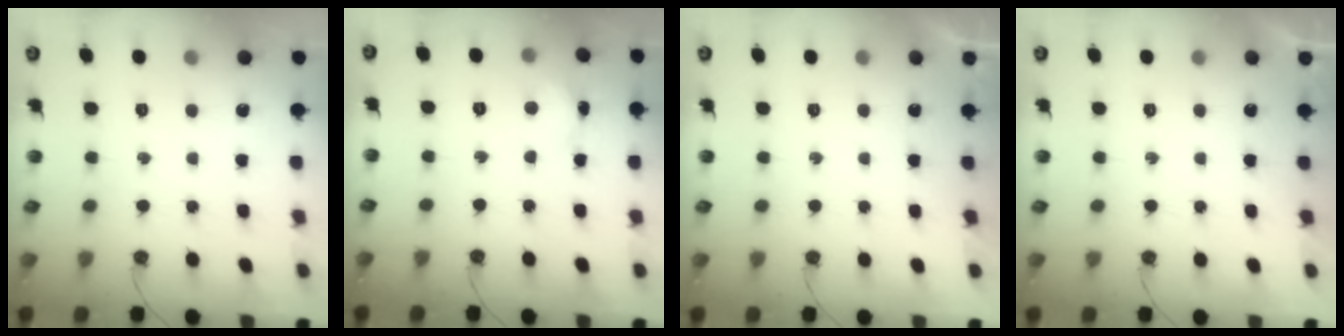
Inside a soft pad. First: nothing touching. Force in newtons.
{"total": 3.5, "press": 3.4, "slide": 0.3}
{"total": 0.0}
{"total": 0.0}